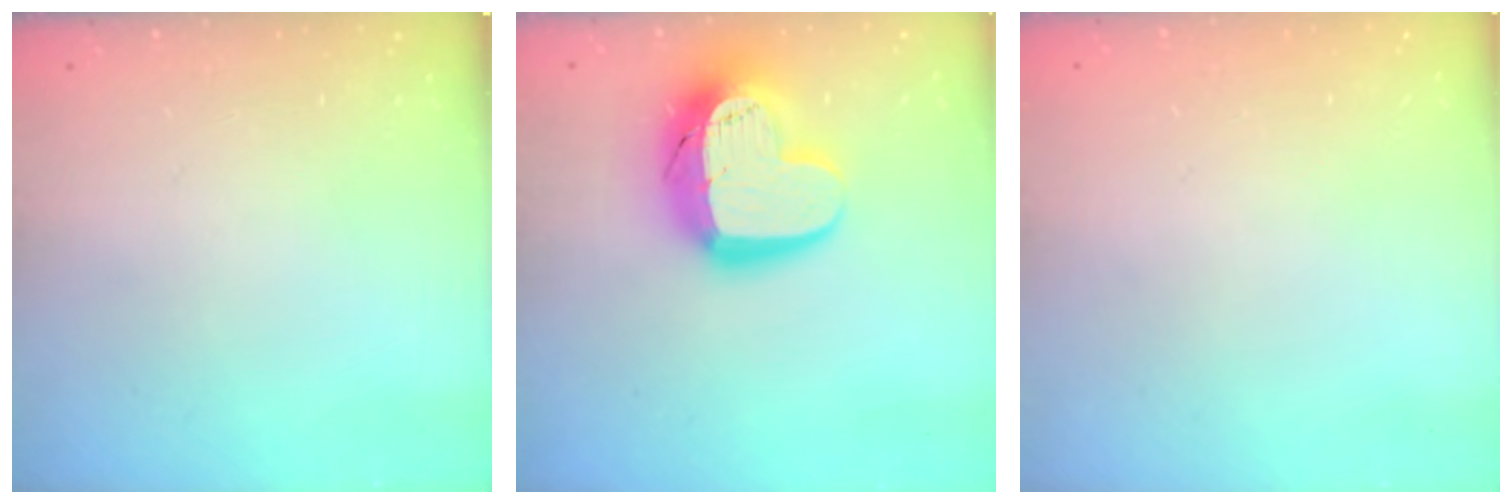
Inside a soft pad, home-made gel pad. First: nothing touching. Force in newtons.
{"total": 18.0, "press": 17.9, "slide": 1.2}
{"total": 0.0}